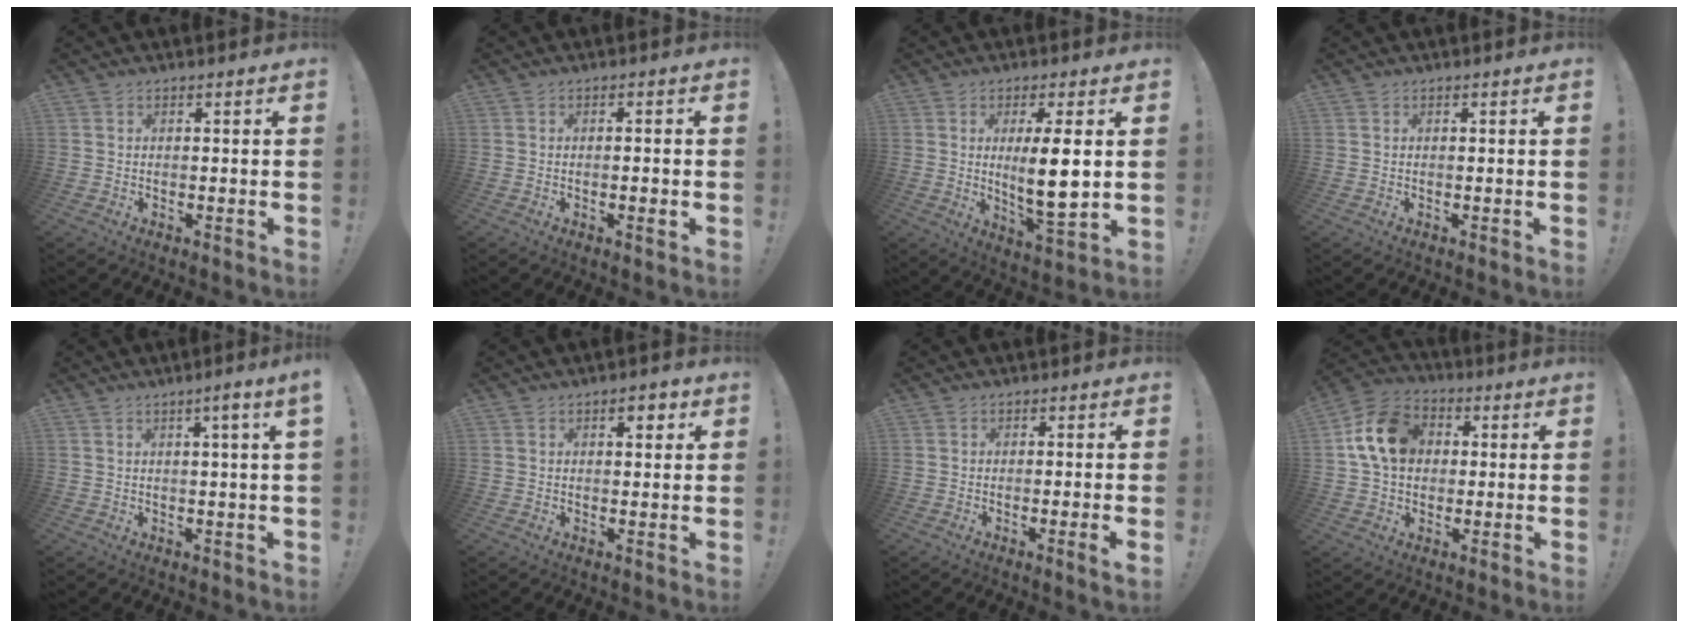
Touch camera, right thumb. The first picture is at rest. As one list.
[{"total": 2.1, "force": [-0.7, 0.3, 2.0], "torque": [-0.030, 0.001, -0.013]}, {"total": 10.9, "force": [1.3, 1.8, 10.6], "torque": [-0.188, -0.019, 0.014]}, {"total": 0.0}, {"total": 4.3, "force": [1.3, -0.7, 4.0], "torque": [-0.059, -0.008, 0.016]}, {"total": 3.2, "force": [1.4, 1.4, 2.4], "torque": [-0.020, -0.008, 0.017]}, {"total": 2.6, "force": [-0.7, -0.6, 2.4], "torque": [-0.047, -0.003, -0.012]}, {"total": 15.0, "force": [2.8, 11.7, 8.9], "torque": [-0.144, 0.010, 0.060]}]